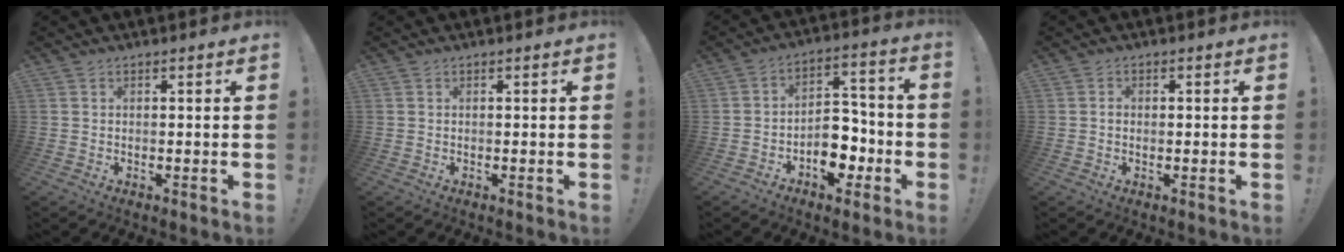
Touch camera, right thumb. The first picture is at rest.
{"total": 0.0}
{"total": 11.8, "force": [-5.1, 7.8, 7.2], "torque": [-0.083, 0.045, -0.080]}
{"total": 0.5, "force": [0.0, 0.3, 0.4], "torque": [-0.009, 0.002, 0.000]}